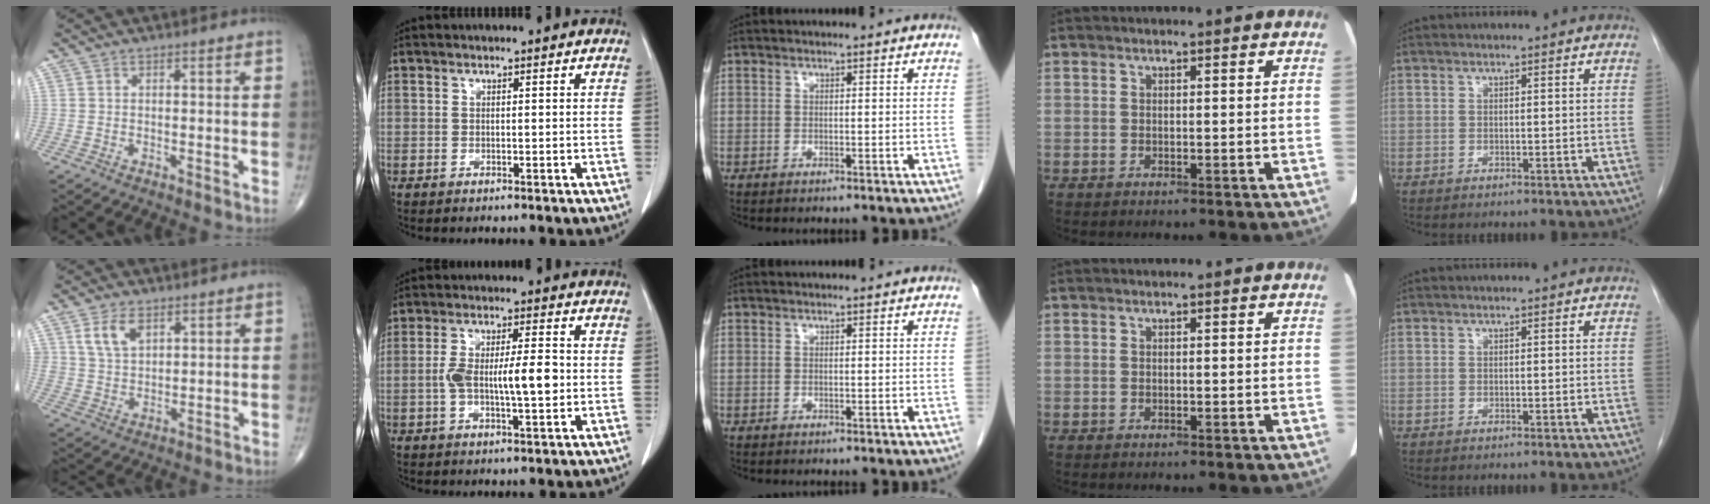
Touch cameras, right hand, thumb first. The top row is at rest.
{"thumb": {"total": 6.0, "force": [2.9, 3.7, 3.8], "torque": [-0.062, -0.014, 0.059]}, "index": {"total": 8.1, "force": [-0.6, 1.9, 7.9], "torque": [-0.145, 0.011, -0.007]}}